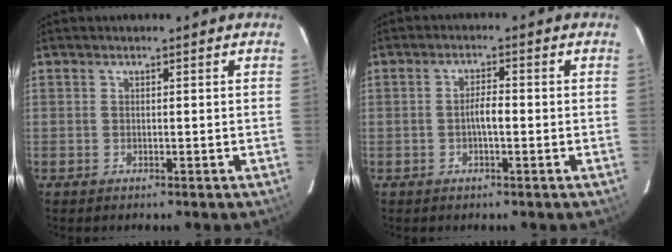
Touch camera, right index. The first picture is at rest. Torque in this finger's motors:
{"motor_torque": [0.54, -0.14, 0.28, 0.07]}